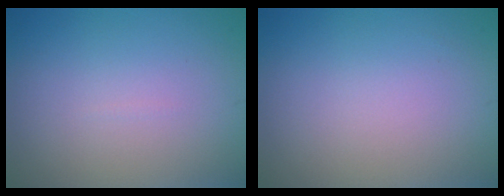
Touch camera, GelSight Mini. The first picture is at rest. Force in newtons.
{"total": 0.0}